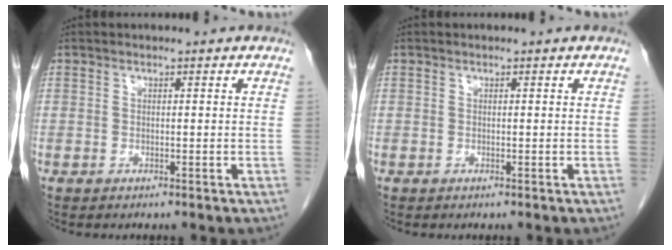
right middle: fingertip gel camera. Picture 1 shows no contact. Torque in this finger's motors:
{"motor_torque": [0.34, -0.30, -0.02, -0.01]}